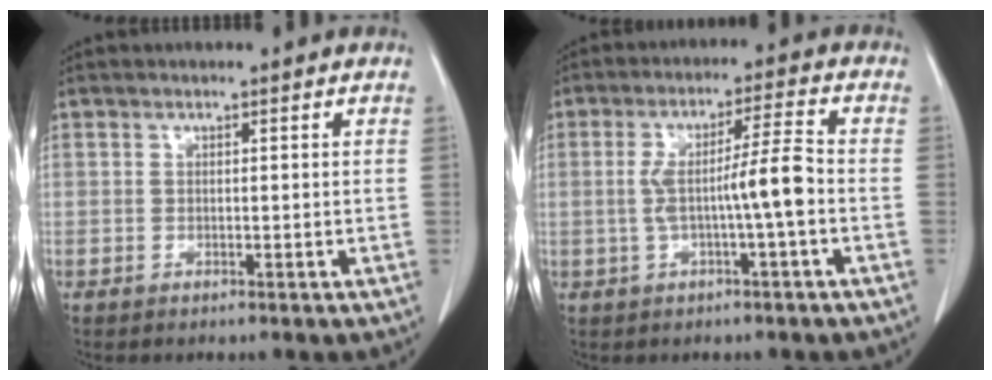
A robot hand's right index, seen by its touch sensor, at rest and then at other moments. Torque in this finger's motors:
{"motor_torque": [1.19, -0.37, 0.60, 0.13]}